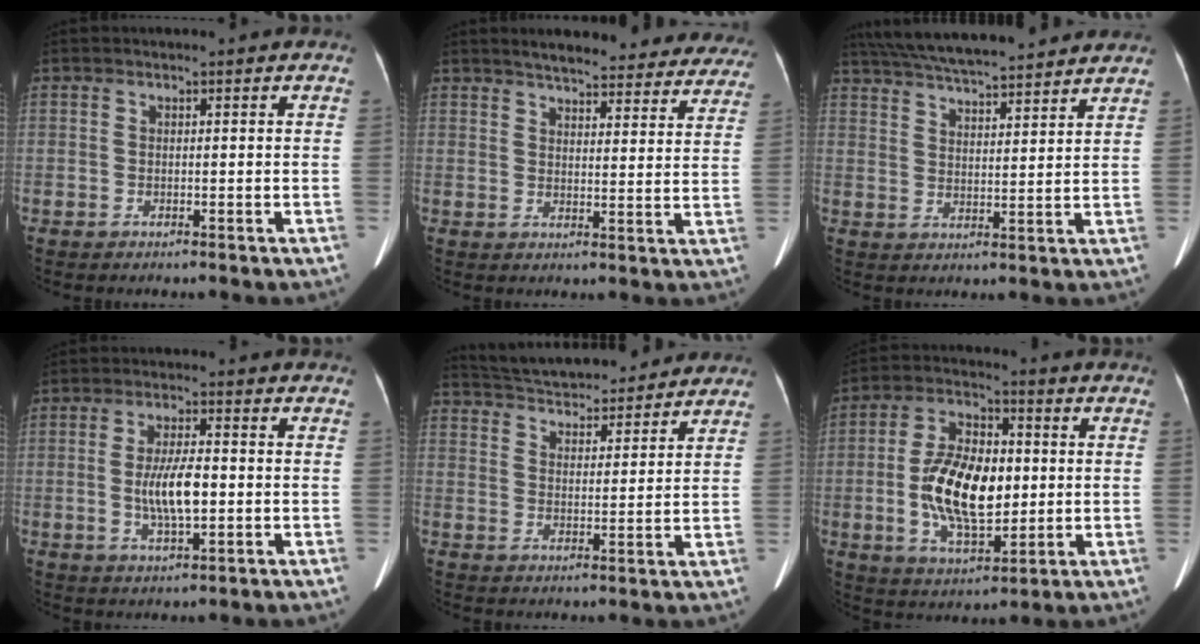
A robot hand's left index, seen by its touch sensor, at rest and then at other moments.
{"total": 23.7, "force": [21.3, 5.5, 8.8], "torque": [-0.111, -0.020, 0.247]}
{"total": 18.3, "force": [16.2, 2.4, 8.1], "torque": [-0.144, 0.043, 0.244]}
{"total": 6.8, "force": [-0.8, 1.7, 6.6], "torque": [-0.133, -0.002, -0.011]}
{"total": 16.4, "force": [15.2, 3.4, 5.2], "torque": [-0.091, 0.026, 0.227]}
{"total": 14.0, "force": [-0.6, 6.7, 12.3], "torque": [-0.245, 0.008, -0.006]}